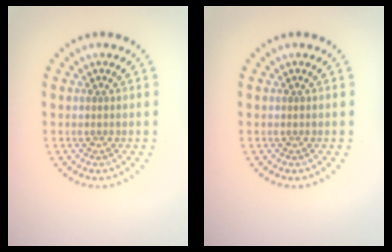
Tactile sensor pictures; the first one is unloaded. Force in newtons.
{"total": 0.0}